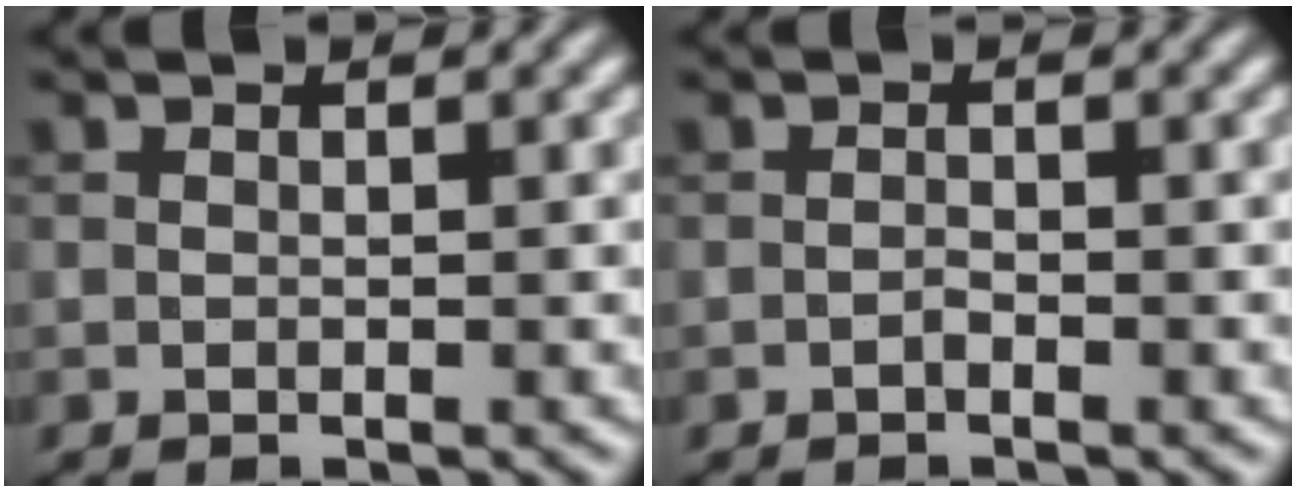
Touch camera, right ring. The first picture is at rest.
{"total": 0.6, "force": [-0.4, 0.2, 0.4], "torque": [-0.007, 0.001, -0.008]}